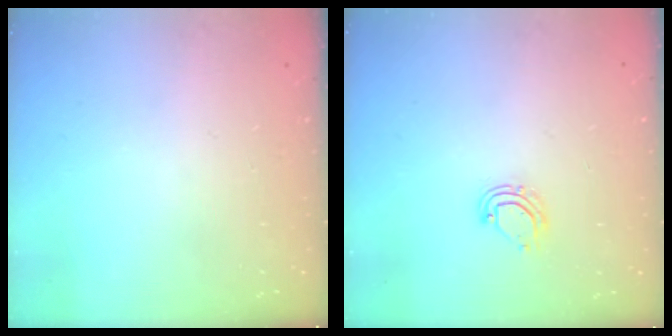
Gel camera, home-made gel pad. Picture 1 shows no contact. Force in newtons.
{"total": 6.5, "press": 6.5, "slide": 1.1}